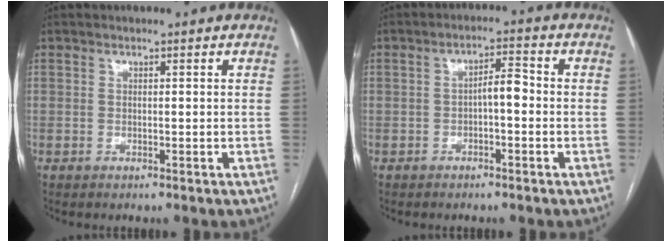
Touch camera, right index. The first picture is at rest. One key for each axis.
{"total": 3.7, "fx": -0.6, "fy": 1.2, "fz": 3.5, "tx": -0.057, "ty": 0.015, "tz": -0.009}